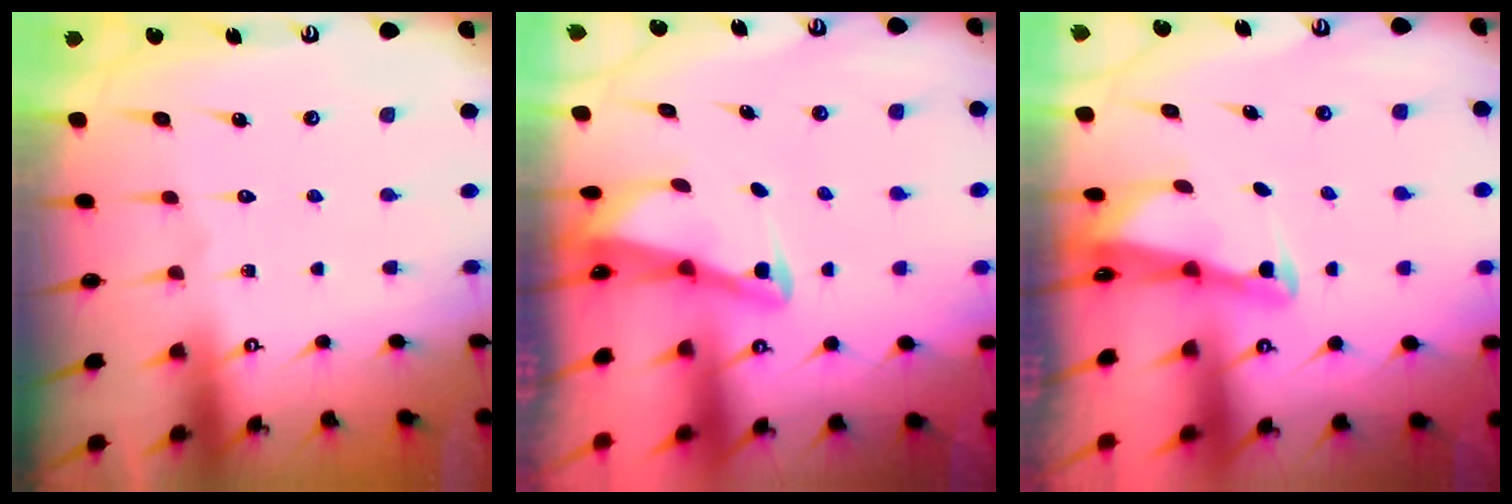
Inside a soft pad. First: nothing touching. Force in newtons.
{"total": 2.9, "press": 2.9, "slide": 0.3}
{"total": 2.5, "press": 2.5, "slide": 0.2}